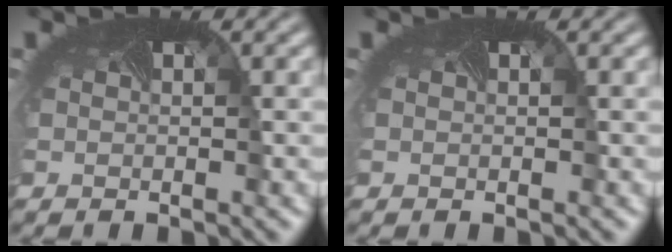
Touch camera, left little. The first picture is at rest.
{"total": 0.0}